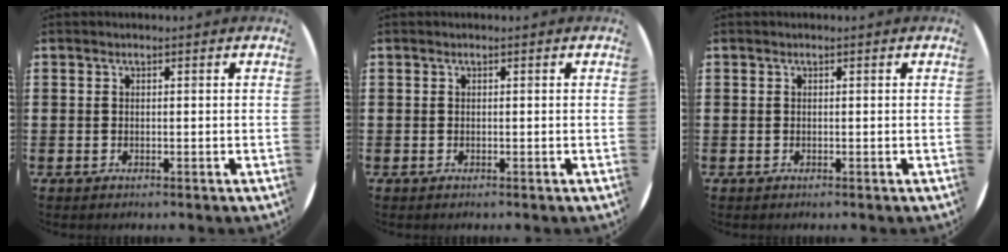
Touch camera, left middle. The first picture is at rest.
{"total": 0.0}
{"total": 0.0}